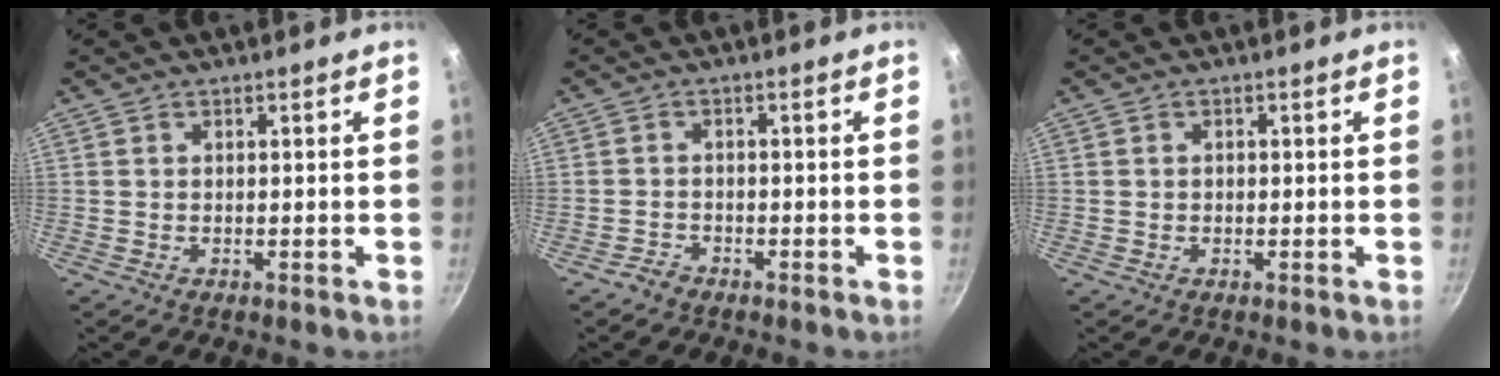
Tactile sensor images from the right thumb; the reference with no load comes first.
{"total": 1.6, "force": [-1.4, 0.8, 0.2], "torque": [-0.003, 0.017, -0.026]}
{"total": 0.6, "force": [-0.1, 0.5, 0.2], "torque": [-0.002, 0.002, -0.002]}